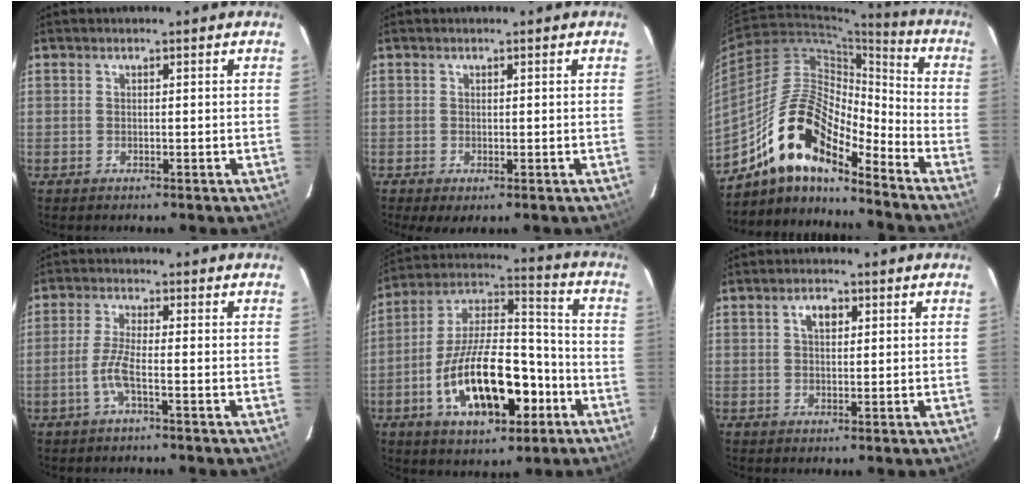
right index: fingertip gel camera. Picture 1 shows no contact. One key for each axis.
{"total": 1.4, "fx": -0.1, "fy": 0.5, "fz": 1.3, "tx": -0.026, "ty": -0.006, "tz": -0.001}
{"total": 16.4, "fx": -12.0, "fy": 5.4, "fz": 9.7, "tx": -0.169, "ty": 0.015, "tz": -0.233}
{"total": 4.3, "fx": -1.9, "fy": 0.2, "fz": 3.9, "tx": -0.090, "ty": 0.000, "tz": -0.039}
{"total": 21.2, "fx": -7.7, "fy": 9.9, "fz": 17.1, "tx": -0.314, "ty": 0.014, "tz": -0.120}
{"total": 3.1, "fx": 1.1, "fy": 1.8, "fz": 2.2, "tx": -0.037, "ty": 0.010, "tz": 0.019}